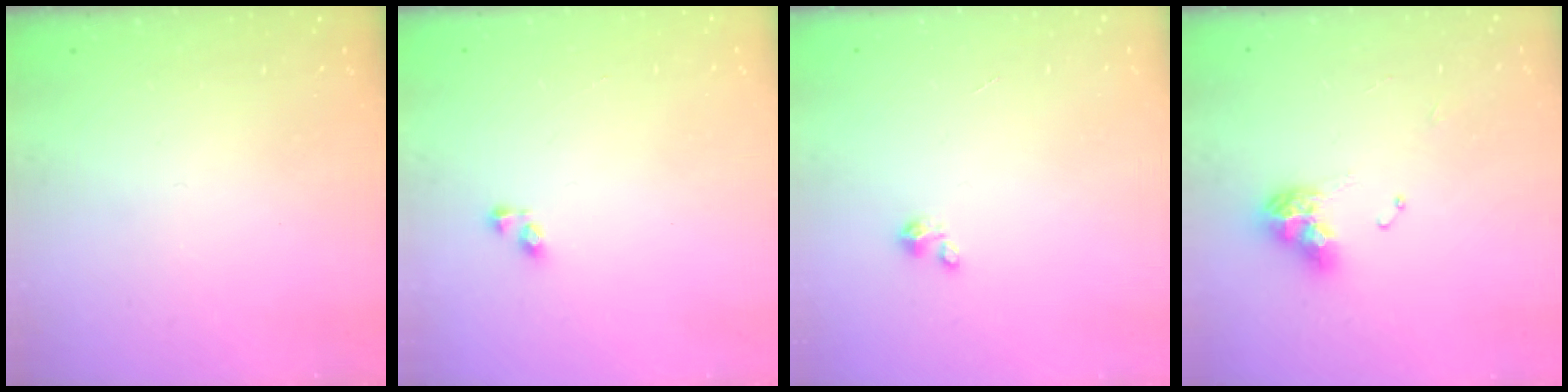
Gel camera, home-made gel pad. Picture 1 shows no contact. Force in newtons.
{"total": 3.4, "press": 3.4, "slide": 0.2}
{"total": 0.8, "press": 0.7, "slide": 0.3}
{"total": 9.4, "press": 9.4, "slide": 1.1}